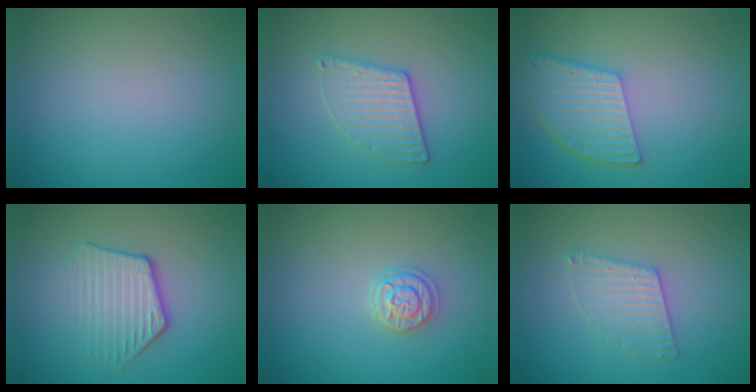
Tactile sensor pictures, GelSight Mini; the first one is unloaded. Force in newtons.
{"total": 3.3, "press": 3.1, "slide": 1.0}
{"total": 5.2, "press": 4.1, "slide": 3.2}
{"total": 3.7, "press": 3.1, "slide": 2.1}
{"total": 2.2, "press": 2.0, "slide": 0.8}
{"total": 2.8, "press": 2.8, "slide": 0.3}